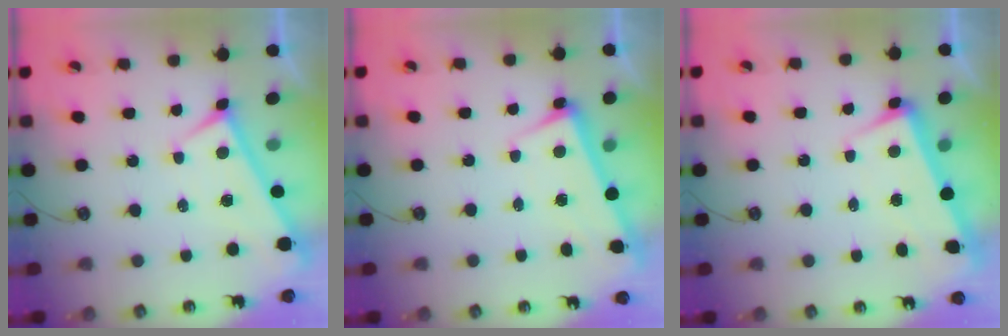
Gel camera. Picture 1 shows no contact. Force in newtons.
{"total": 2.6, "press": 2.5, "slide": 0.7}
{"total": 2.0, "press": 1.6, "slide": 1.1}